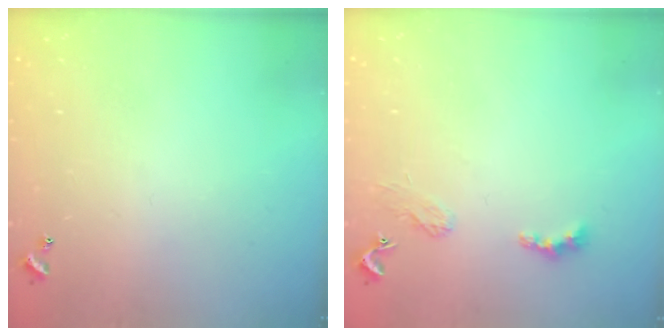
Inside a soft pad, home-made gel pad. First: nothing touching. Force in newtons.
{"total": 2.4, "press": 2.3, "slide": 0.5}